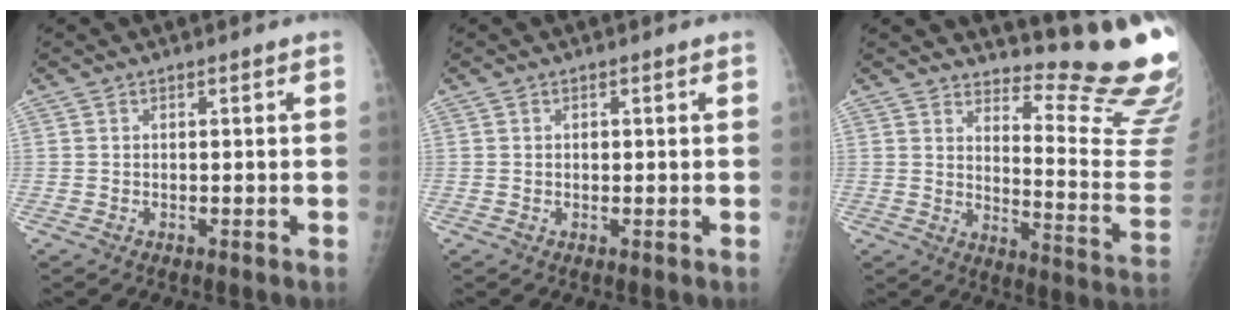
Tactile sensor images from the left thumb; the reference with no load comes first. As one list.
[{"total": 0.6, "force": [0.1, 0.5, 0.4], "torque": [-0.003, 0.001, 0.002]}, {"total": 18.1, "force": [16.5, 2.1, 7.2], "torque": [-0.063, -0.207, 0.199]}]